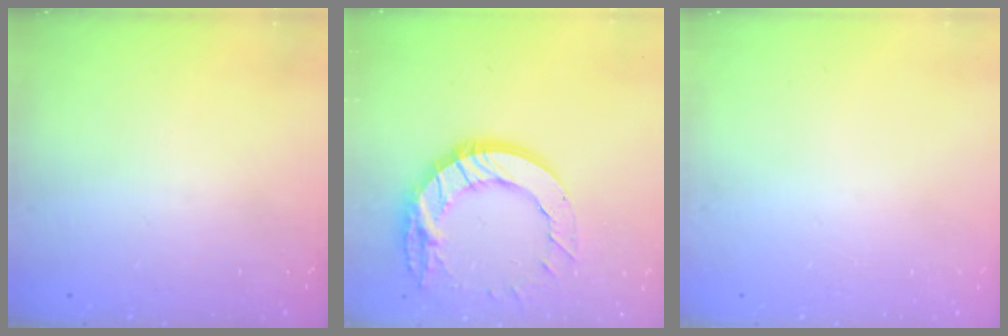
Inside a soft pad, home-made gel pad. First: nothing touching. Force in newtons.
{"total": 15.9, "press": 15.9, "slide": 1.3}
{"total": 0.0}